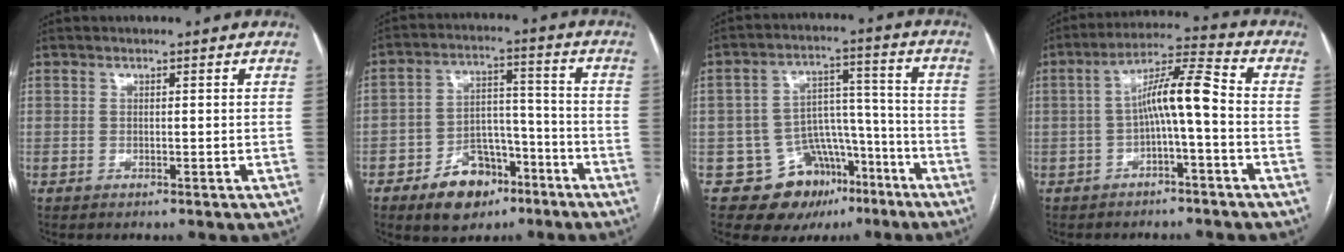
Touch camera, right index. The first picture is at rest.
{"total": 10.3, "force": [-6.1, 6.3, 5.4], "torque": [-0.078, 0.023, -0.095]}
{"total": 11.5, "force": [-6.8, 8.5, 3.7], "torque": [-0.036, 0.060, -0.093]}
{"total": 8.0, "force": [-1.1, 0.8, 7.9], "torque": [-0.136, 0.031, -0.022]}